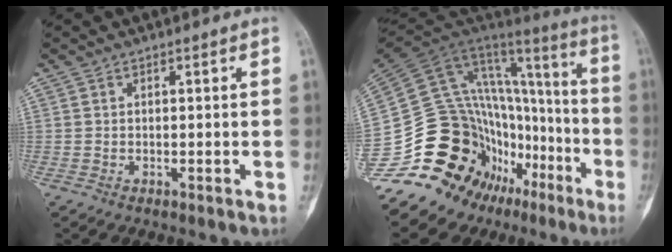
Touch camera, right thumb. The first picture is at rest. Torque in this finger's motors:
{"motor_torque": [1.36, 0.08, 1.39, -1.38, 0.19]}